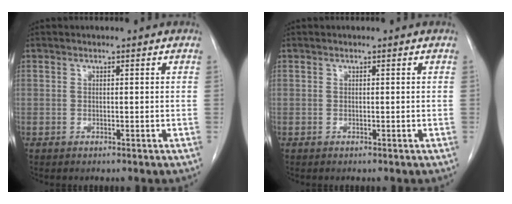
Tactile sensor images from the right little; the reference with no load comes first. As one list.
[{"total": 0.0}]